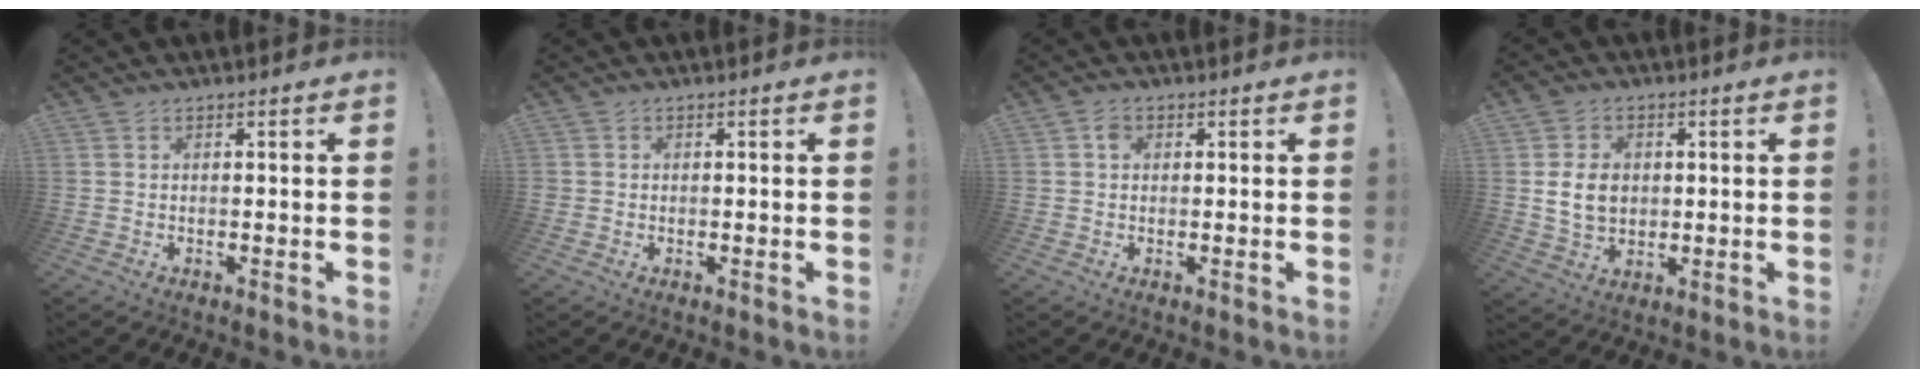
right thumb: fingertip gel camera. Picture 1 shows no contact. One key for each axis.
{"total": 0.7, "fx": -0.1, "fy": 0.7, "fz": 0.1, "tx": -0.001, "ty": 0.001, "tz": -0.001}
{"total": 2.0, "fx": 0.1, "fy": 1.6, "fz": 1.3, "tx": -0.021, "ty": 0.005, "tz": 0.001}
{"total": 9.1, "fx": 0.6, "fy": 7.3, "fz": 5.4, "tx": -0.077, "ty": 0.004, "tz": 0.013}